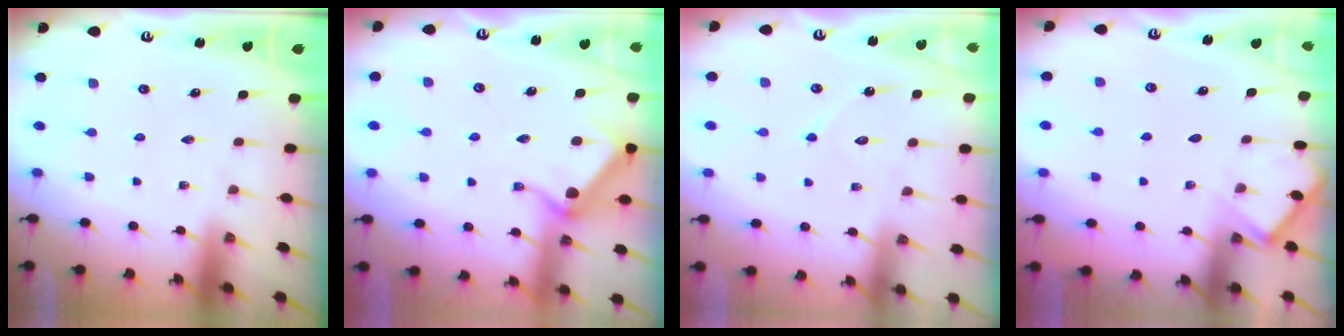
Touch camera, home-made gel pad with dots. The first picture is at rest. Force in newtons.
{"total": 11.0, "press": 11.0, "slide": 0.2}
{"total": 6.3, "press": 6.3, "slide": 0.6}
{"total": 5.5, "press": 5.5, "slide": 0.4}